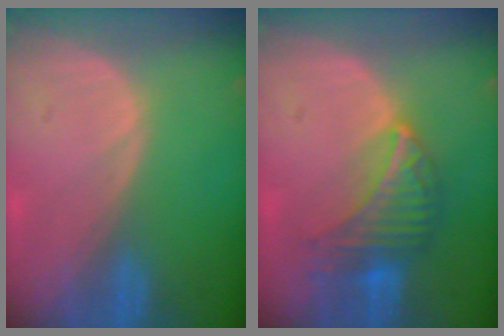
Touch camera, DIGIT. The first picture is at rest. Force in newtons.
{"total": 6.8, "press": 6.6, "slide": 1.4}